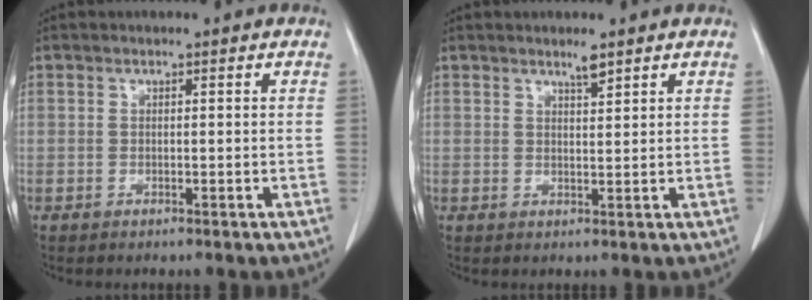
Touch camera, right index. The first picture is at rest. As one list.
[{"total": 1.9, "force": [1.6, 0.0, 1.1], "torque": [-0.022, -0.002, 0.029]}]